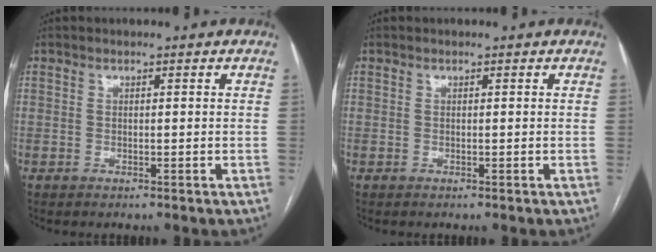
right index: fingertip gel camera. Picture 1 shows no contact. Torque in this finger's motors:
{"motor_torque": [0.00, 0.00, 0.00, 0.00]}